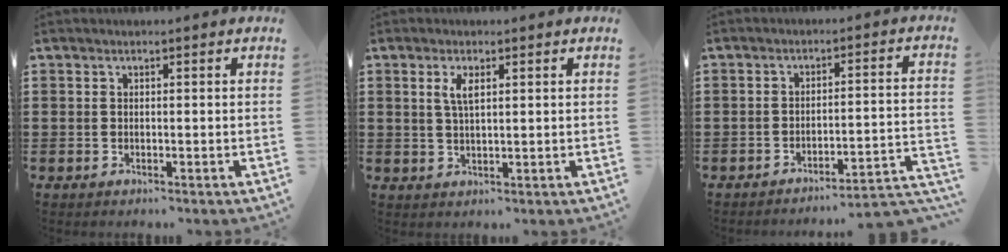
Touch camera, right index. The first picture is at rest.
{"total": 3.1, "force": [1.2, 1.0, 2.7], "torque": [-0.057, 0.006, 0.019]}
{"total": 3.7, "force": [-3.4, -0.4, 1.4], "torque": [-0.030, -0.018, -0.074]}